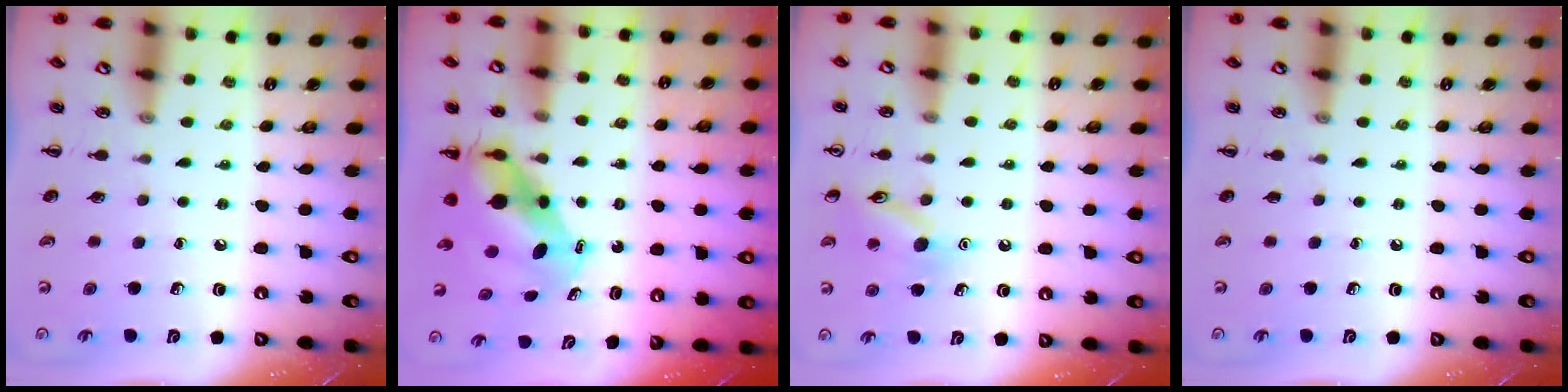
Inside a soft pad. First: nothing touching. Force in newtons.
{"total": 7.0, "press": 6.7, "slide": 2.3}
{"total": 11.1, "press": 11.1, "slide": 1.0}
{"total": 0.0}